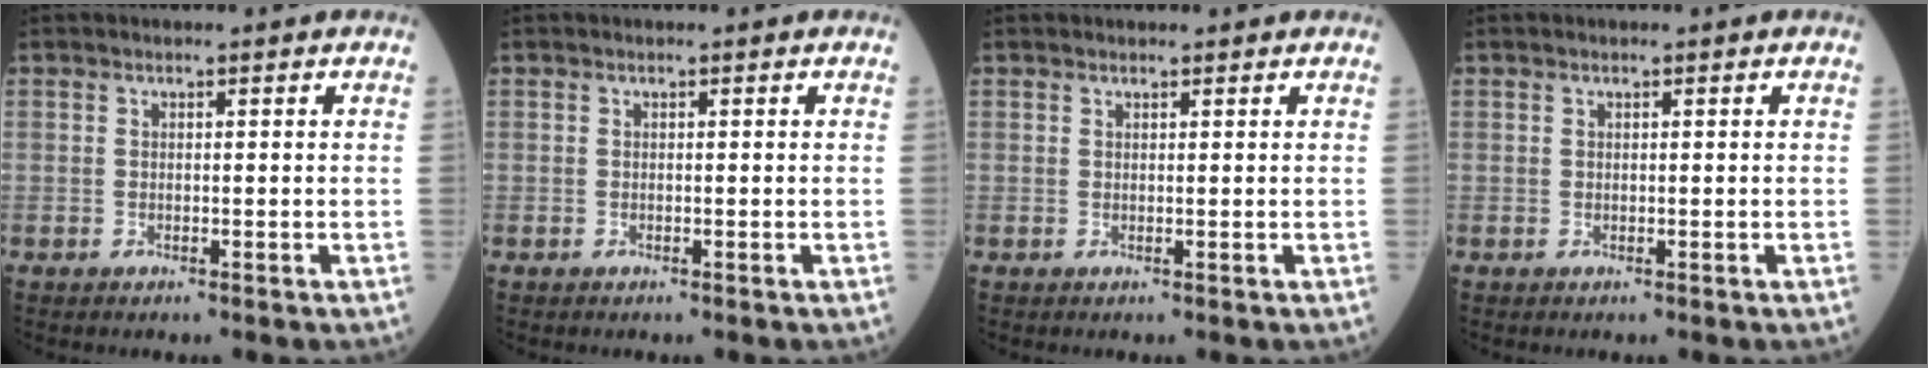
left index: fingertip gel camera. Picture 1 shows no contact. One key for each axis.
{"total": 0.0}
{"total": 1.0, "fx": 0.9, "fy": 0.3, "fz": 0.1, "tx": -0.011, "ty": 0.009, "tz": 0.010}
{"total": 0.0}